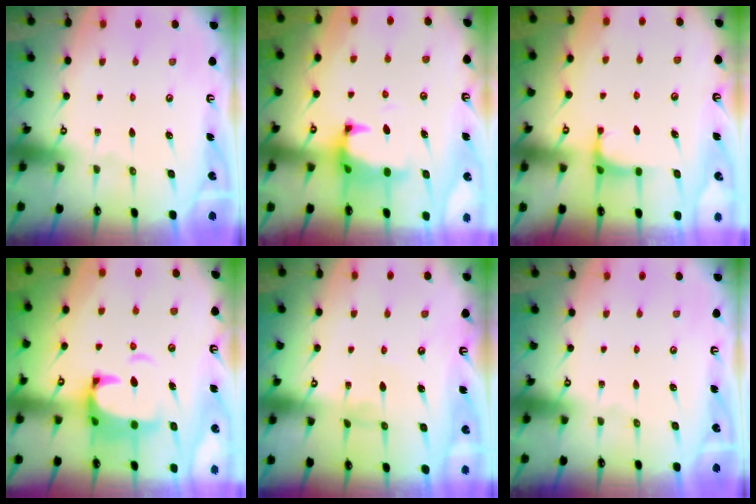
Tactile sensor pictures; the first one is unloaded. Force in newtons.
{"total": 1.6, "press": 1.1, "slide": 1.1}
{"total": 2.6, "press": 2.6, "slide": 0.2}
{"total": 4.7, "press": 4.5, "slide": 1.4}
{"total": 0.0}
{"total": 0.0}